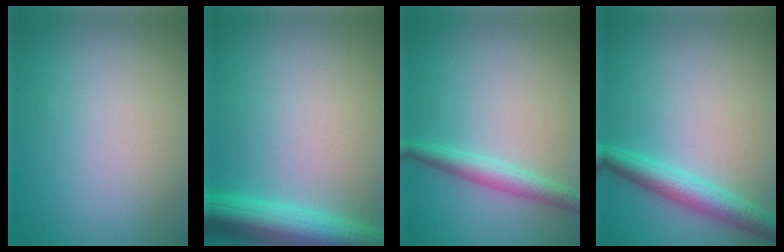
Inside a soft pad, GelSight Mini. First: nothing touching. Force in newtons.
{"total": 6.6, "press": 6.6, "slide": 0.3}
{"total": 2.8, "press": 2.8, "slide": 0.0}
{"total": 4.0, "press": 4.0, "slide": 0.1}